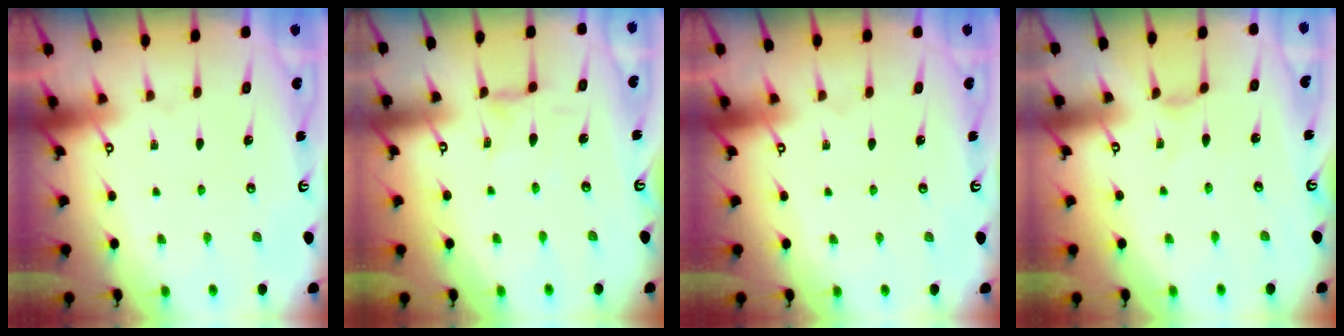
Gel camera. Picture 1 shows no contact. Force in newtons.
{"total": 2.8, "press": 2.8, "slide": 0.4}
{"total": 0.0}
{"total": 0.0}